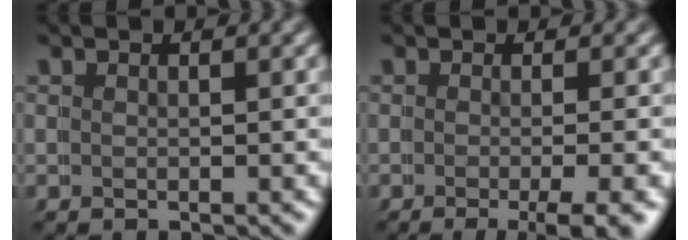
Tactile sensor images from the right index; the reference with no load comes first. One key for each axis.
{"total": 3.8, "fx": -2.0, "fy": 0.5, "fz": 3.2, "tx": -0.029, "ty": 0.002, "tz": -0.034}